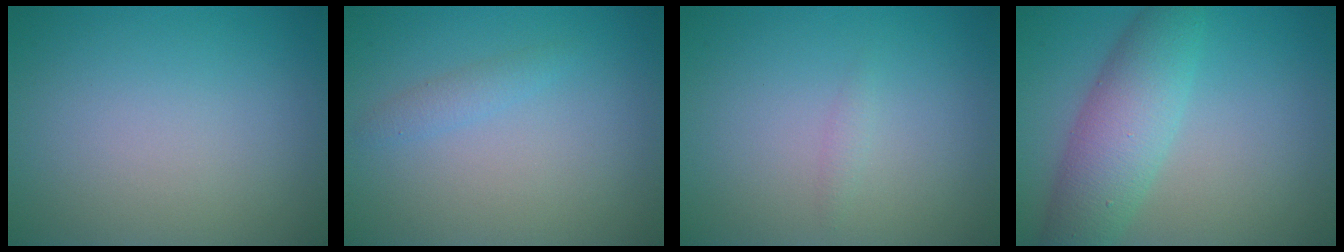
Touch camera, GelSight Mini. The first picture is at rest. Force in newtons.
{"total": 1.2, "press": 1.2, "slide": 0.1}
{"total": 0.6, "press": 0.6, "slide": 0.0}
{"total": 5.9, "press": 5.9, "slide": 0.2}